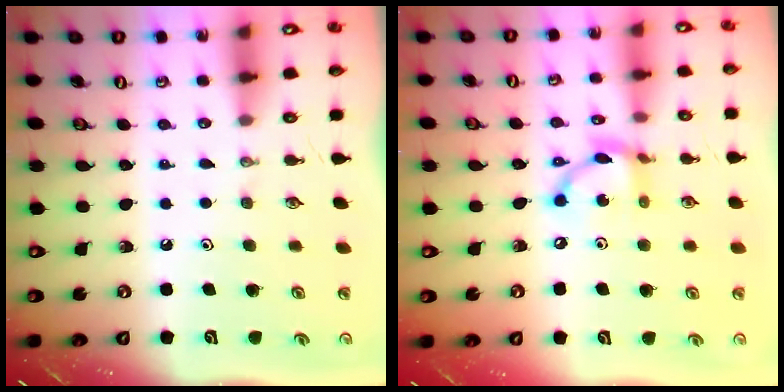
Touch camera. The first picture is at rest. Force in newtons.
{"total": 11.0, "press": 11.0, "slide": 0.7}